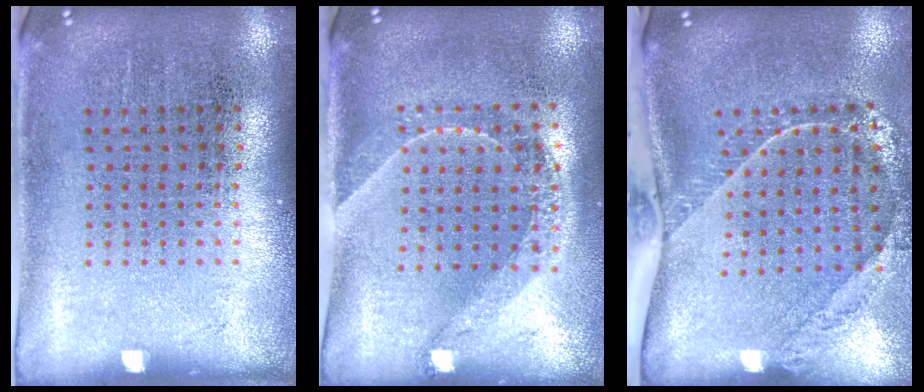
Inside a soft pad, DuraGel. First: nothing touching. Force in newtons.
{"total": 1.5, "press": 1.3, "slide": 0.9}
{"total": 2.3, "press": 1.7, "slide": 1.5}